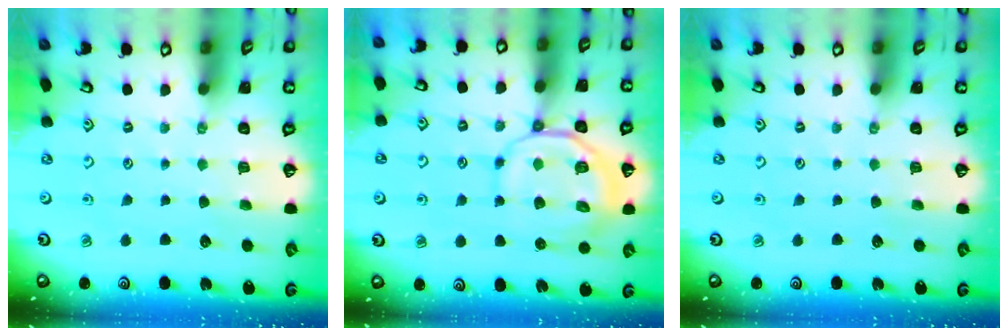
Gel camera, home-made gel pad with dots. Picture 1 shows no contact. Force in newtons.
{"total": 11.2, "press": 11.1, "slide": 1.5}
{"total": 0.0}